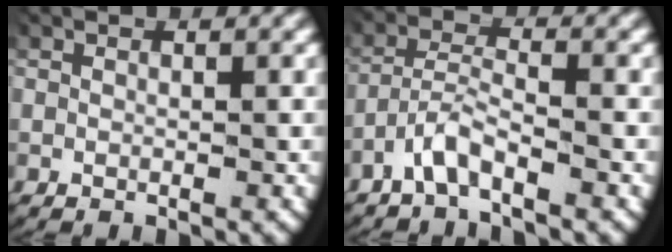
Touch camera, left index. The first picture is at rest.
{"total": 3.3, "force": [-2.3, 1.4, 2.0], "torque": [-0.048, -0.007, -0.044]}